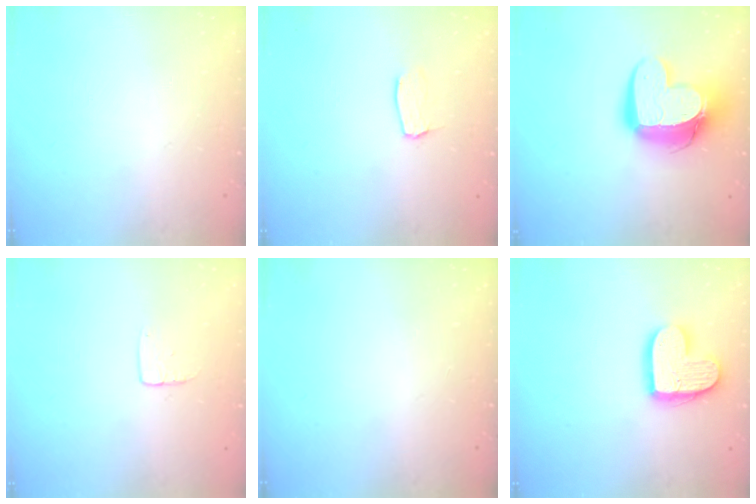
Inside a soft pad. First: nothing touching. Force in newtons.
{"total": 3.6, "press": 3.6, "slide": 0.3}
{"total": 14.9, "press": 14.9, "slide": 1.4}
{"total": 3.6, "press": 3.6, "slide": 0.3}
{"total": 0.0}
{"total": 13.8, "press": 13.8, "slide": 0.9}